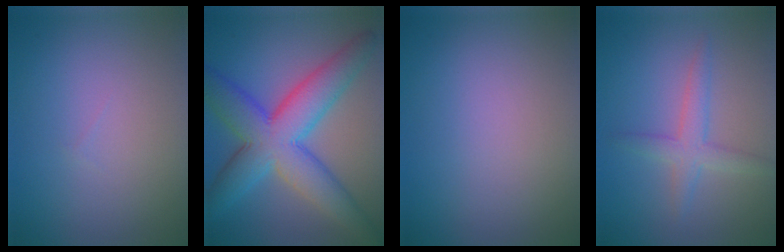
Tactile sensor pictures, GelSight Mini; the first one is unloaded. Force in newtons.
{"total": 9.5, "press": 9.5, "slide": 0.2}
{"total": 0.0}
{"total": 2.5, "press": 2.5, "slide": 0.2}